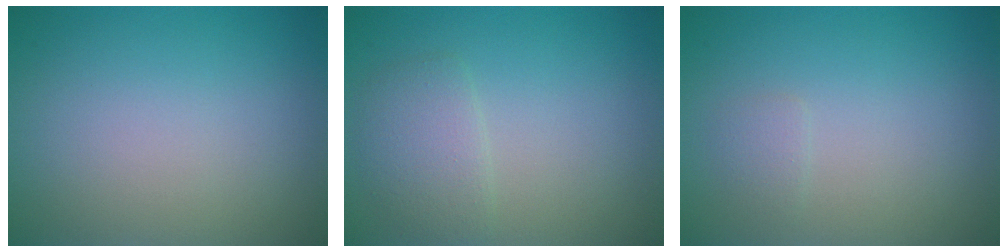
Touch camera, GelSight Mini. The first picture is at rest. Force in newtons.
{"total": 2.3, "press": 2.3, "slide": 0.0}
{"total": 0.7, "press": 0.7, "slide": 0.0}